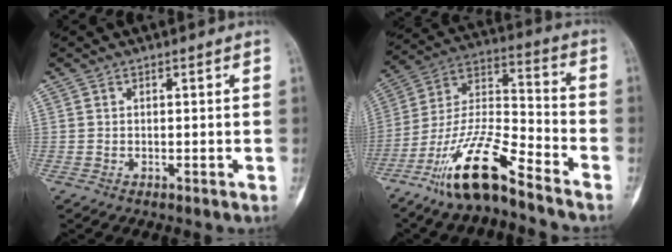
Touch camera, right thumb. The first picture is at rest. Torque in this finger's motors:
{"motor_torque": [-0.08, 0.38, 1.53, -1.22, 0.17]}